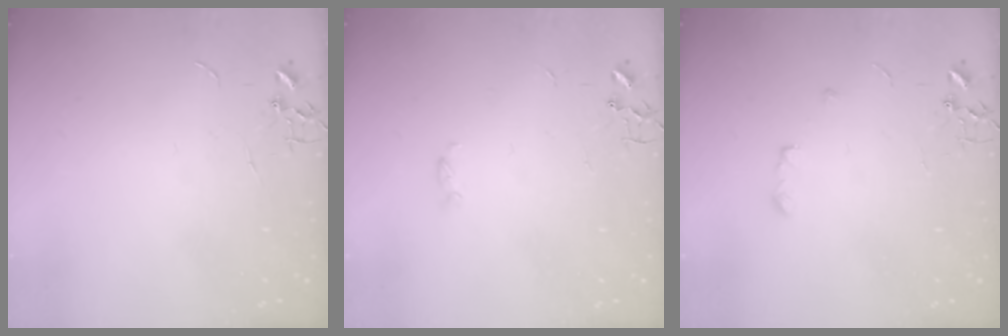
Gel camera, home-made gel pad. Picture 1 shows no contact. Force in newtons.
{"total": 2.3, "press": 2.2, "slide": 0.4}
{"total": 4.7, "press": 4.7, "slide": 0.7}